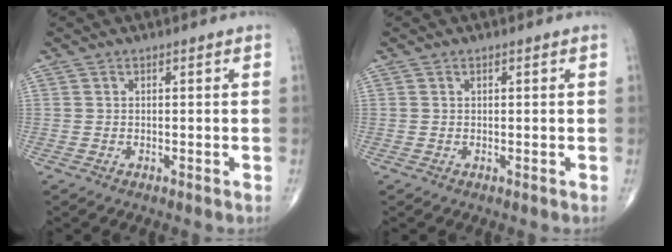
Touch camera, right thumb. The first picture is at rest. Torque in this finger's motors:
{"motor_torque": [-0.14, -0.09, 0.18, 0.02, 0.04]}